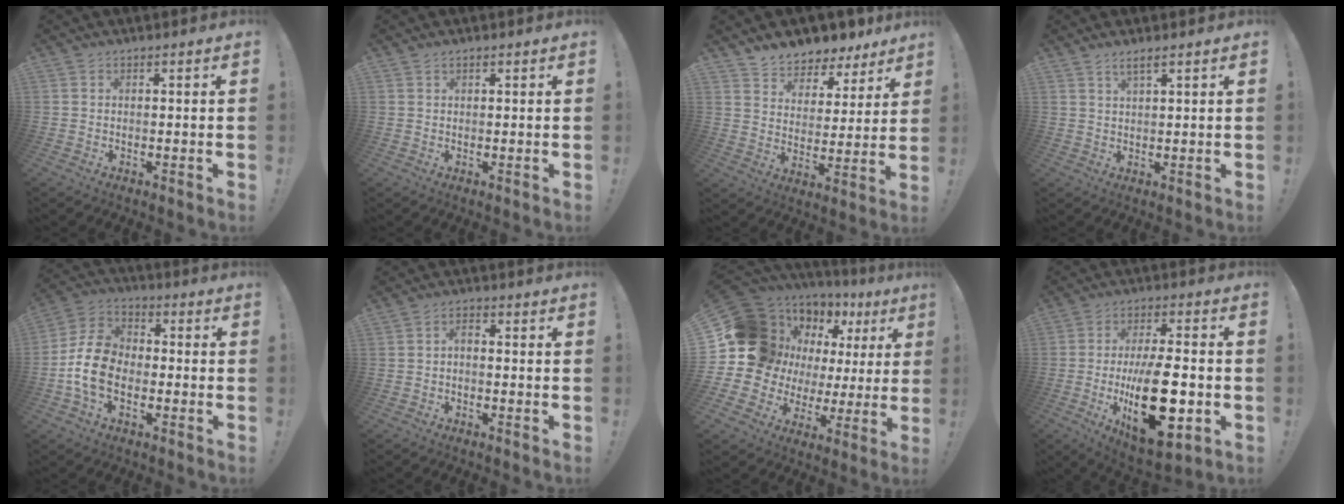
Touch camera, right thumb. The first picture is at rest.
{"total": 0.7, "force": [0.5, 0.1, 0.4], "torque": [-0.009, 0.000, 0.010]}
{"total": 7.0, "force": [6.1, 3.5, 0.5], "torque": [-0.022, -0.056, 0.117]}
{"total": 2.8, "force": [1.9, 0.1, 2.0], "torque": [-0.042, -0.005, 0.033]}
{"total": 12.5, "force": [-3.7, 8.8, 8.1], "torque": [-0.156, 0.034, -0.063]}
{"total": 2.2, "force": [-1.3, 0.7, 1.6], "torque": [-0.043, 0.009, -0.025]}
{"total": 15.9, "force": [6.1, 12.0, 8.3], "torque": [-0.121, -0.073, 0.146]}
{"total": 23.3, "force": [-4.7, 10.0, 20.6], "torque": [-0.347, 0.006, -0.062]}